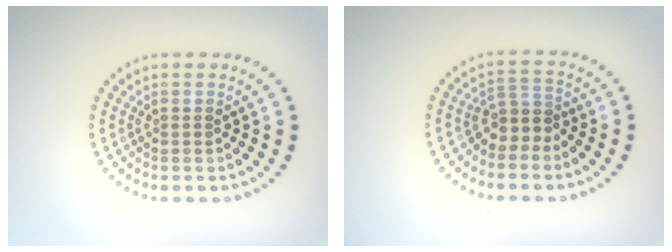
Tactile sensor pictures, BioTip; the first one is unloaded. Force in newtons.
{"total": 2.5, "press": 1.9, "slide": 1.6}